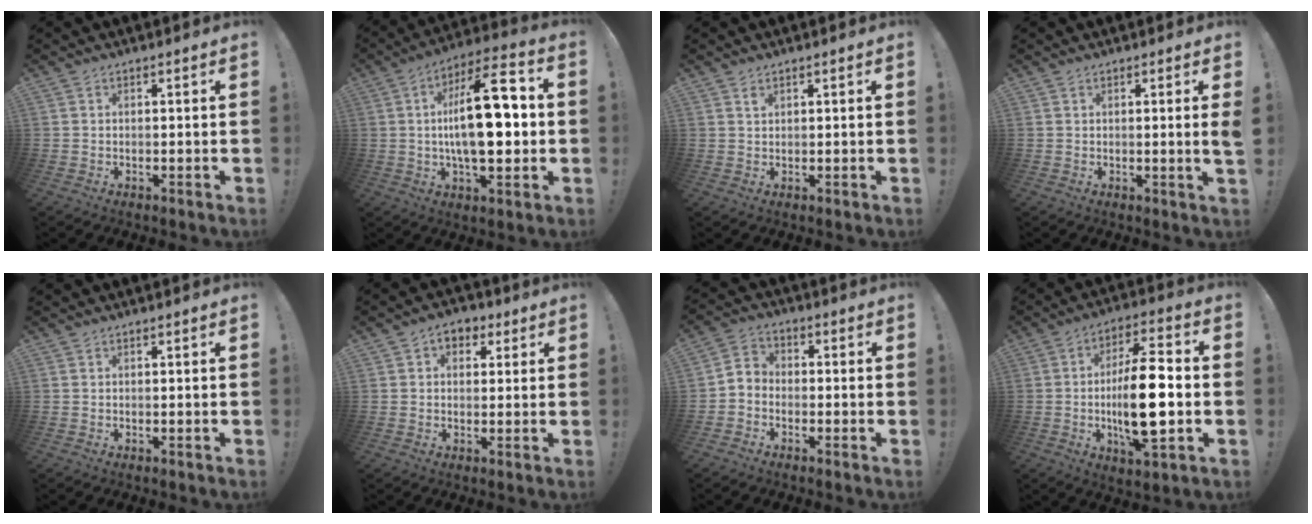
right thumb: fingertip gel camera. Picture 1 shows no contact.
{"total": 20.8, "force": [-0.1, 8.8, 18.9], "torque": [-0.303, 0.003, -0.009]}
{"total": 1.0, "force": [0.7, 0.6, 0.4], "torque": [0.001, -0.004, 0.012]}
{"total": 2.6, "force": [0.4, -0.4, 2.5], "torque": [-0.042, -0.005, 0.005]}
{"total": 0.0}
{"total": 5.3, "force": [1.9, 4.1, 2.8], "torque": [-0.031, -0.001, 0.033]}
{"total": 4.3, "force": [-3.0, 2.8, 1.1], "torque": [-0.018, 0.019, -0.058]}
{"total": 18.7, "force": [-2.2, 6.2, 17.5], "torque": [-0.306, 0.002, -0.038]}